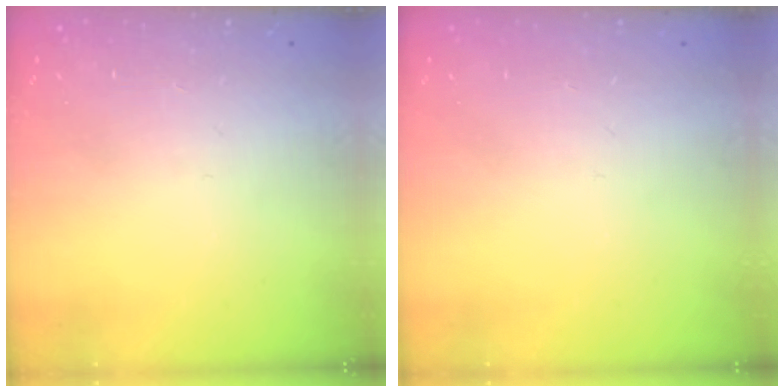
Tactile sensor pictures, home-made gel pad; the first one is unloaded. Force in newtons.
{"total": 0.0}